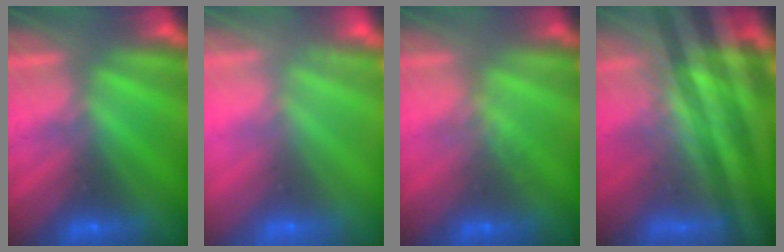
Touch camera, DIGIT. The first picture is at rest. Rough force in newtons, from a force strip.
{"total": 8.1}
{"total": 1.4}
{"total": 7.4}